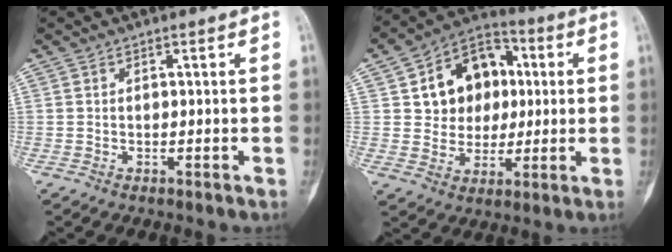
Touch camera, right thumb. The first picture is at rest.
{"total": 14.3, "force": [2.7, 11.4, 8.2], "torque": [-0.080, 0.011, 0.044]}